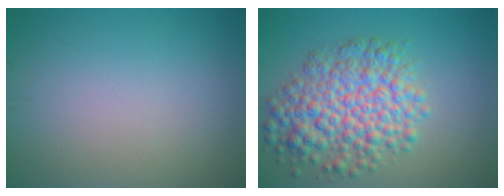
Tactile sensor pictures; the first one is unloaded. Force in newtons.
{"total": 7.4, "press": 7.4, "slide": 0.2}